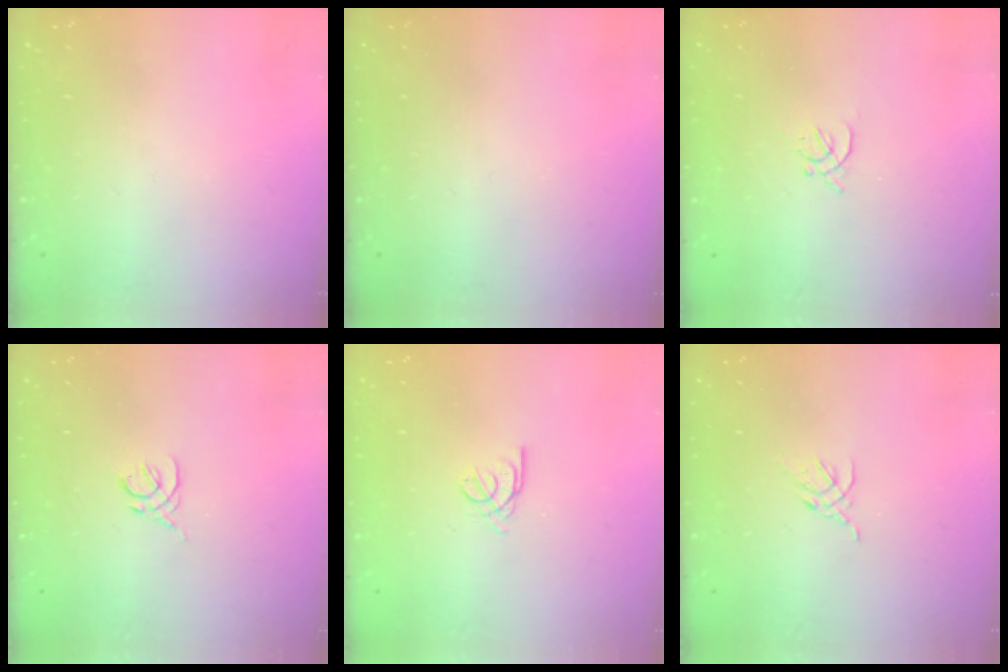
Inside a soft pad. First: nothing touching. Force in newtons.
{"total": 0.0}
{"total": 1.9, "press": 1.8, "slide": 0.5}
{"total": 2.2, "press": 2.1, "slide": 0.6}
{"total": 2.2, "press": 2.1, "slide": 0.6}
{"total": 2.7, "press": 2.6, "slide": 0.7}